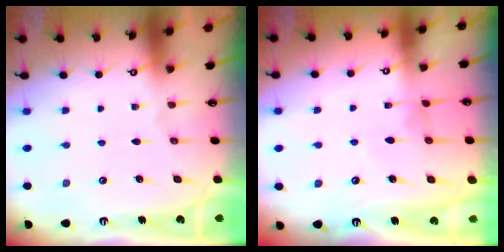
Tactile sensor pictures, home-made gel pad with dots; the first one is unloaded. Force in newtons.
{"total": 0.8, "press": 0.6, "slide": 0.5}